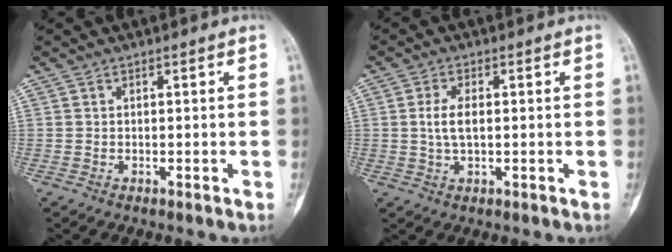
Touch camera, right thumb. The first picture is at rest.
{"total": 4.3, "force": [0.2, 2.1, 3.8], "torque": [-0.079, 0.001, 0.005]}